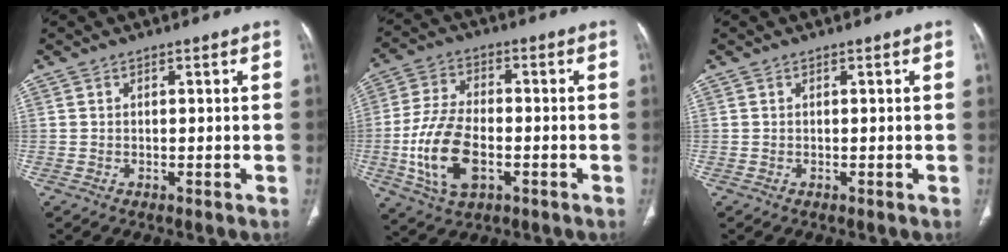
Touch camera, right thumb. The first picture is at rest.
{"total": 13.4, "force": [-3.7, 7.3, 10.7], "torque": [-0.223, 0.018, -0.070]}
{"total": 0.0}